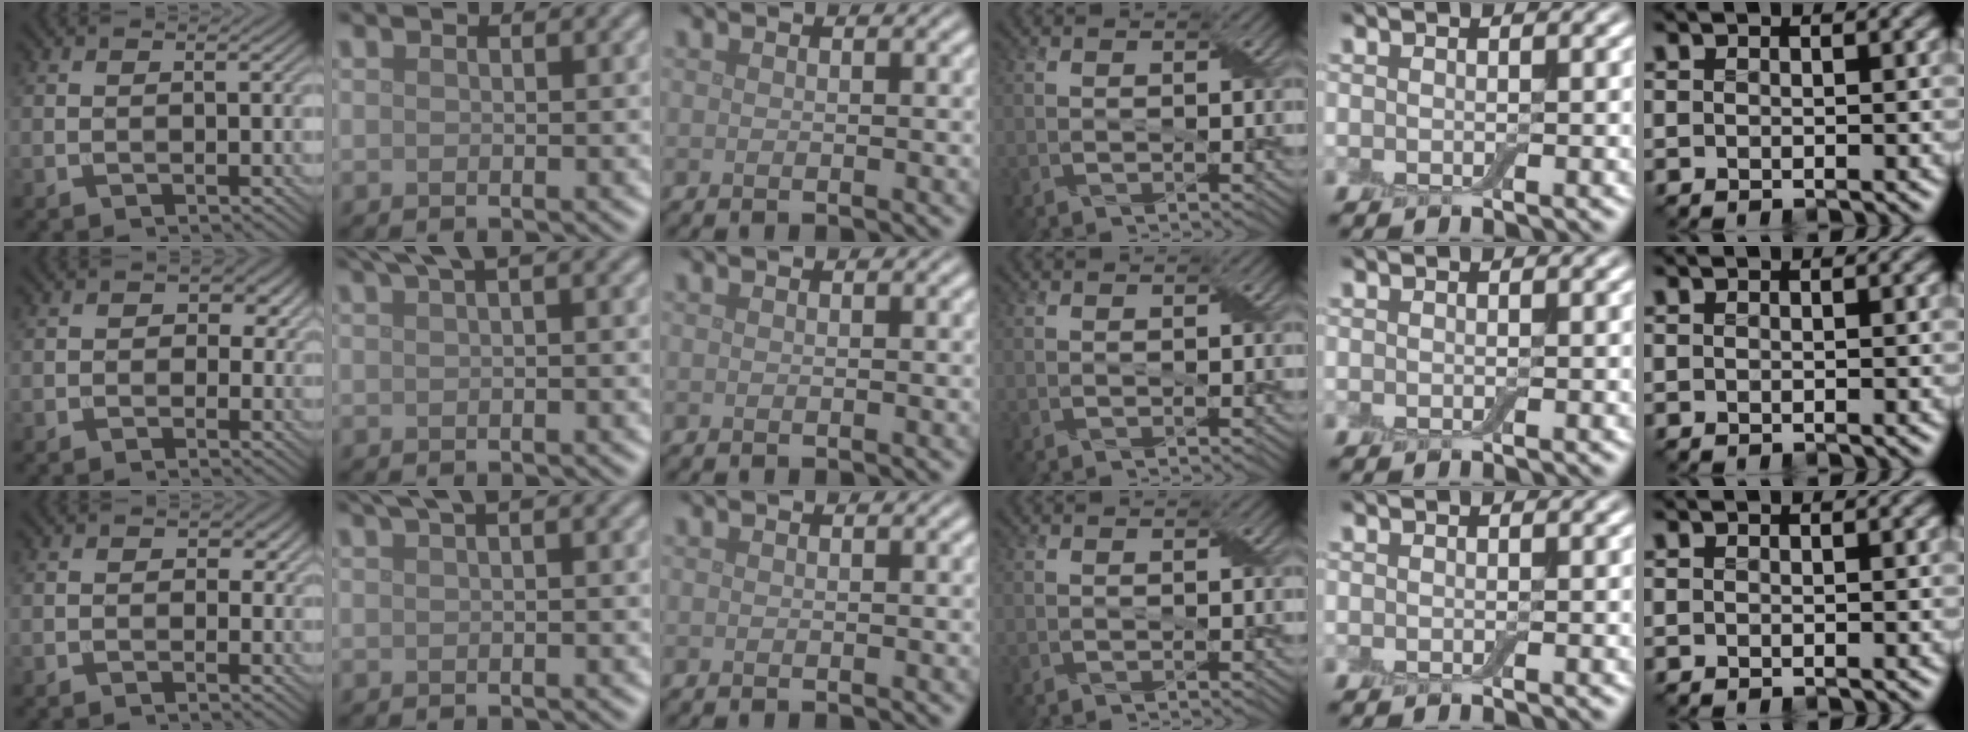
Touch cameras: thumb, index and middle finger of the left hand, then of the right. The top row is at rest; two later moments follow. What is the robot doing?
{"motion": "peel", "object": "small bumper sticker"}